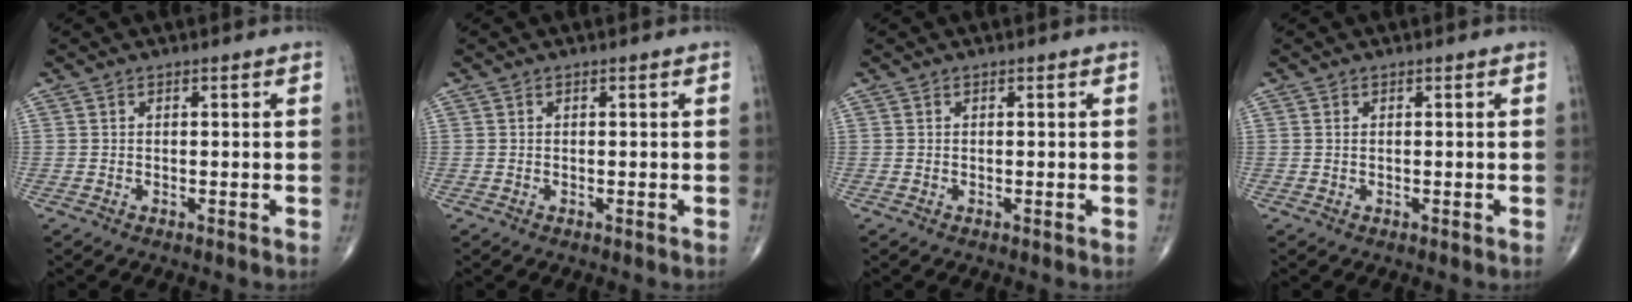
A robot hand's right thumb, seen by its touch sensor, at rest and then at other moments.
{"total": 0.0}
{"total": 0.0}
{"total": 0.0}